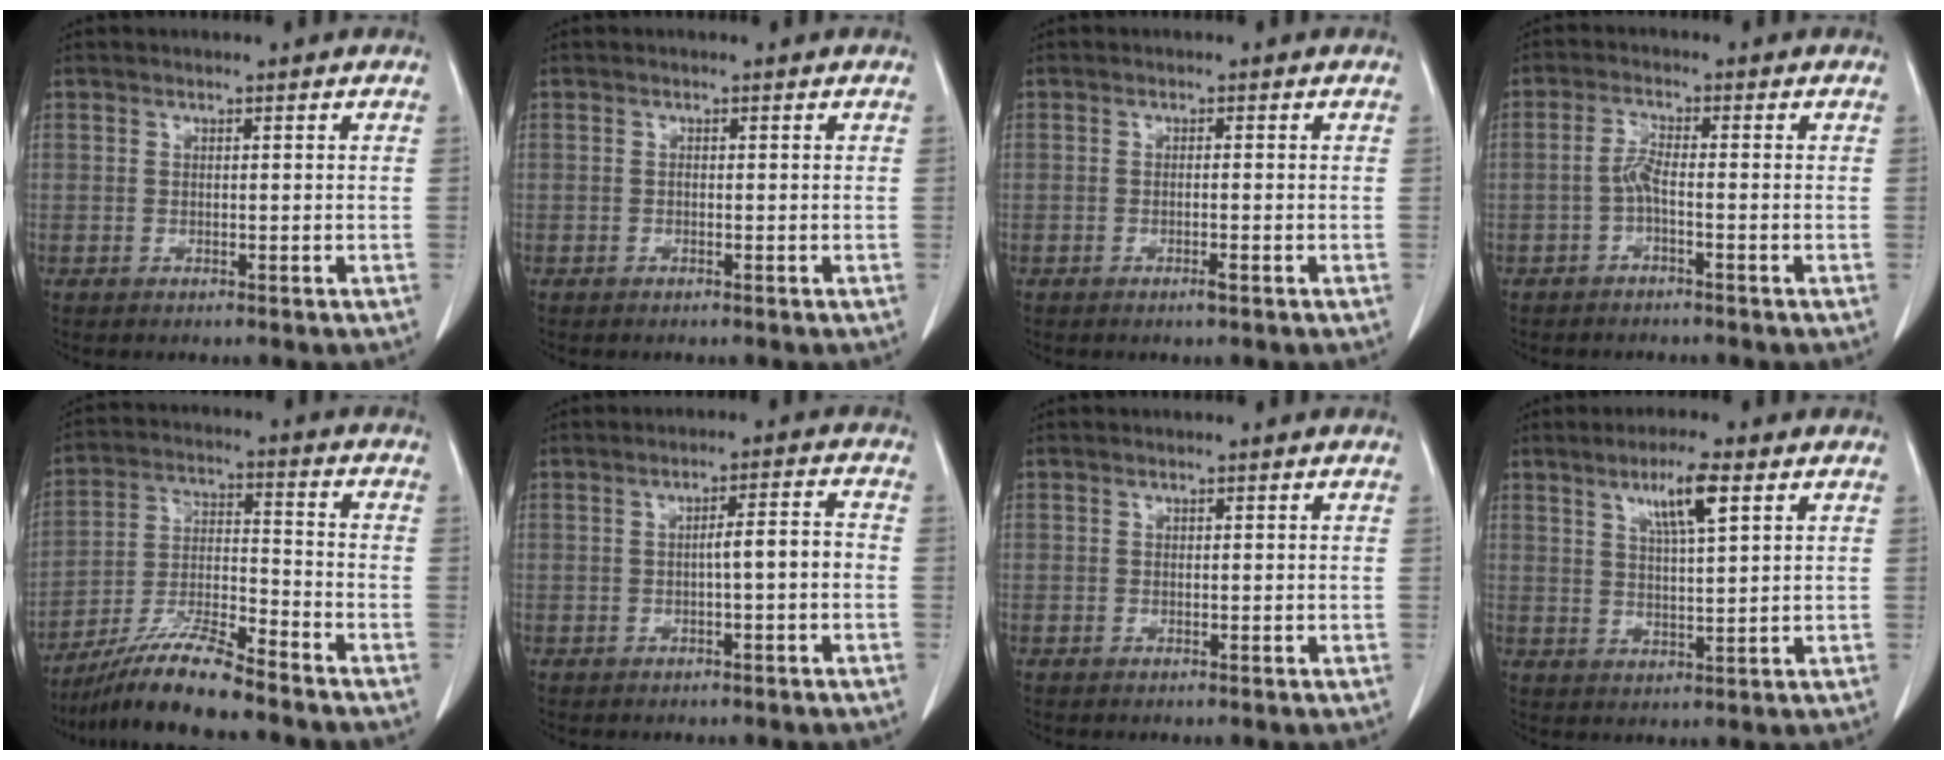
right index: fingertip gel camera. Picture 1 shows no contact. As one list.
[{"total": 0.0}, {"total": 1.3, "force": [-0.7, 0.0, 1.1], "torque": [-0.022, -0.002, -0.011]}, {"total": 2.6, "force": [-1.0, 0.2, 2.4], "torque": [-0.049, 0.003, -0.023]}, {"total": 11.2, "force": [-9.4, 0.3, 6.1], "torque": [-0.118, -0.011, -0.175]}, {"total": 3.7, "force": [-0.8, 0.2, 3.6], "torque": [-0.053, 0.011, -0.011]}, {"total": 0.0}, {"total": 6.5, "force": [3.3, 0.4, 5.6], "torque": [-0.101, 0.002, 0.059]}]